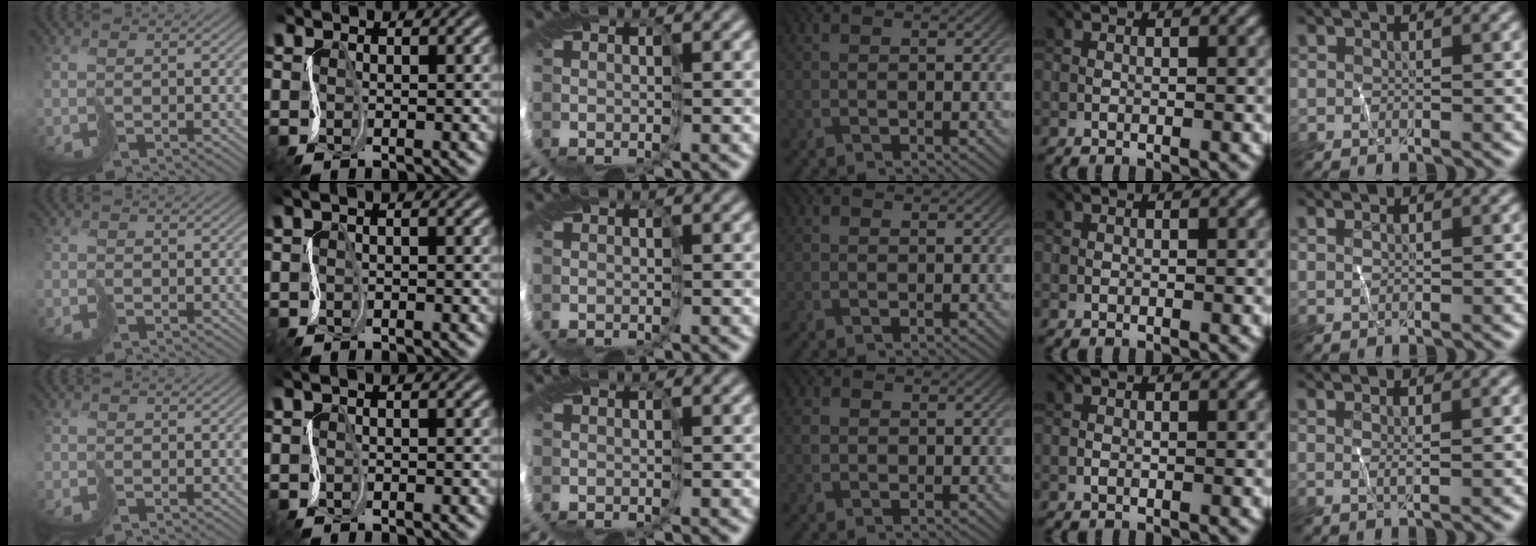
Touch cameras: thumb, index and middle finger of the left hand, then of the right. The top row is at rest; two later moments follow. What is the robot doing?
{"motion": "cut", "object": "paper"}